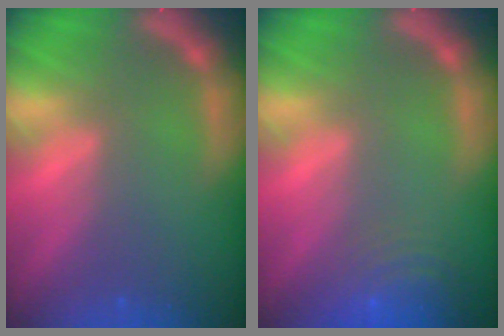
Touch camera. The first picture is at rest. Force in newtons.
{"total": 7.0}